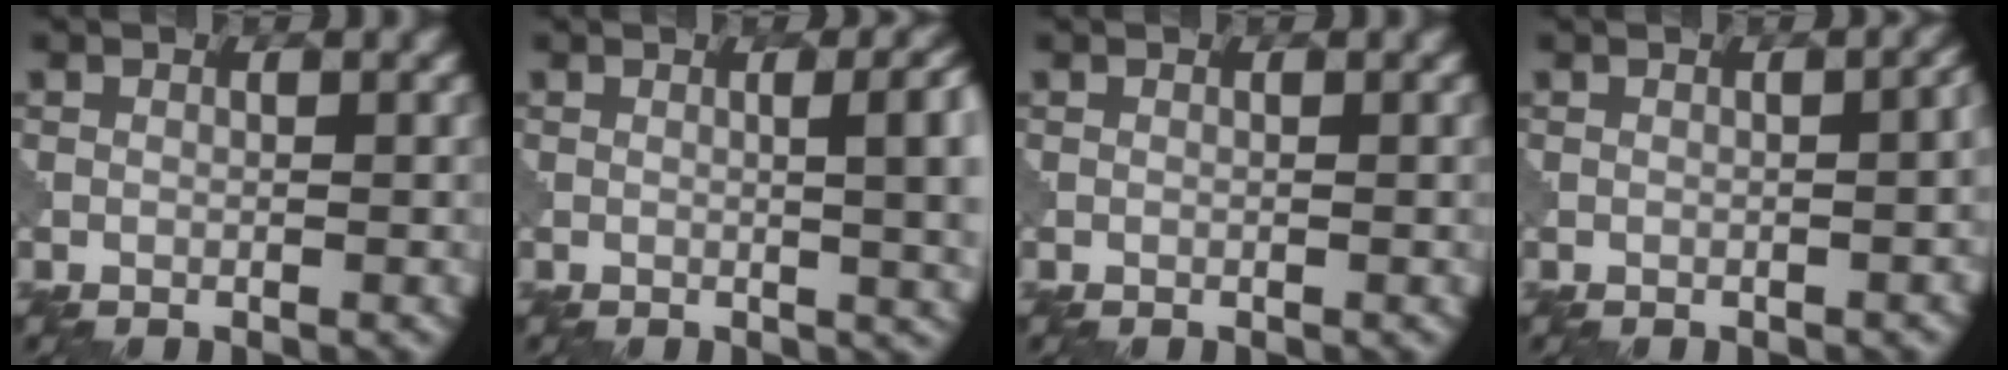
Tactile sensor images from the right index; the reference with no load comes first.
{"total": 7.2, "force": [0.5, 3.0, 6.6], "torque": [-0.039, 0.010, 0.009]}
{"total": 0.0}
{"total": 2.6, "force": [-0.7, 1.2, 2.2], "torque": [-0.012, 0.007, 0.001]}